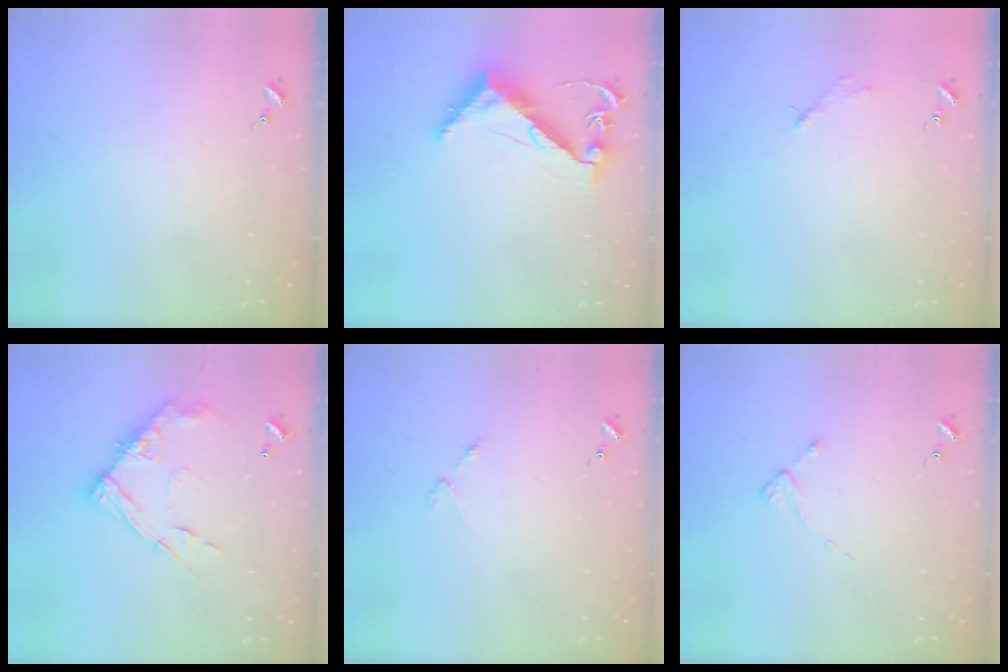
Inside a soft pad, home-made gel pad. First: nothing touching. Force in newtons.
{"total": 9.7, "press": 9.6, "slide": 1.0}
{"total": 2.6, "press": 2.6, "slide": 0.3}
{"total": 14.5, "press": 14.4, "slide": 1.3}
{"total": 2.5, "press": 2.4, "slide": 0.4}
{"total": 2.0, "press": 2.0, "slide": 0.3}